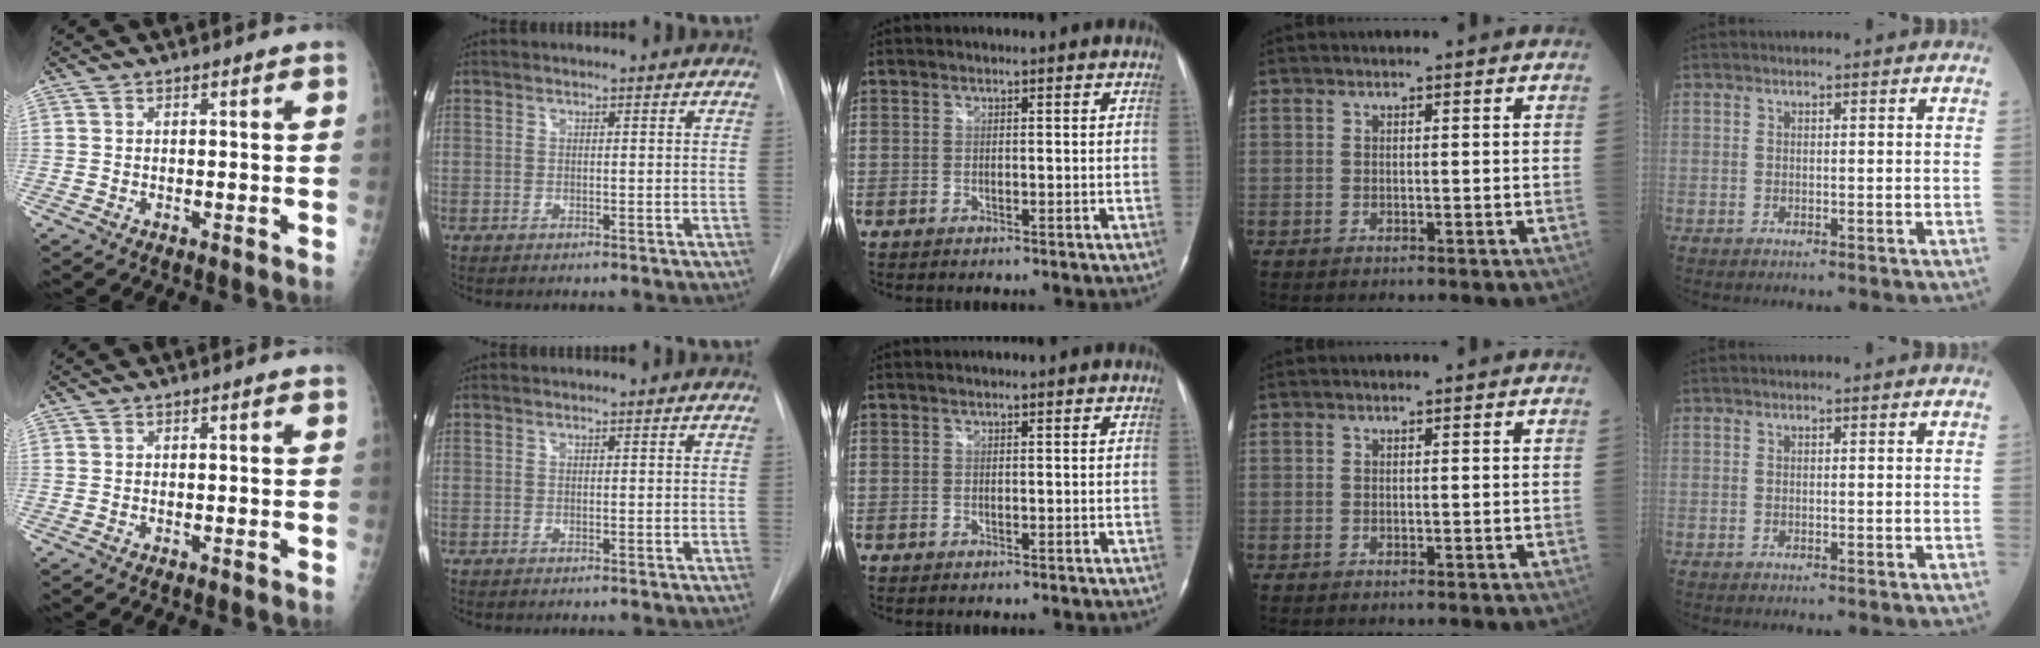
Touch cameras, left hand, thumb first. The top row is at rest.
{}